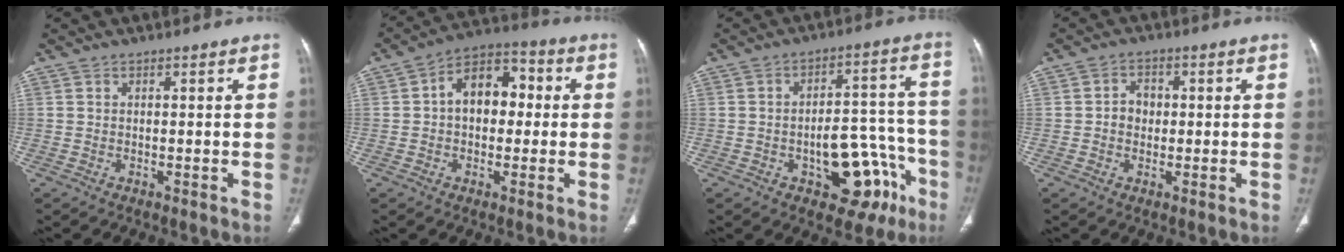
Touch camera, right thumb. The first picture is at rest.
{"total": 11.1, "force": [0.9, 7.6, 8.0], "torque": [-0.088, 0.033, 0.003]}
{"total": 15.6, "force": [-6.8, 8.2, 11.4], "torque": [-0.104, 0.057, -0.080]}
{"total": 3.5, "force": [0.0, 3.0, 1.9], "torque": [-0.015, 0.010, -0.006]}